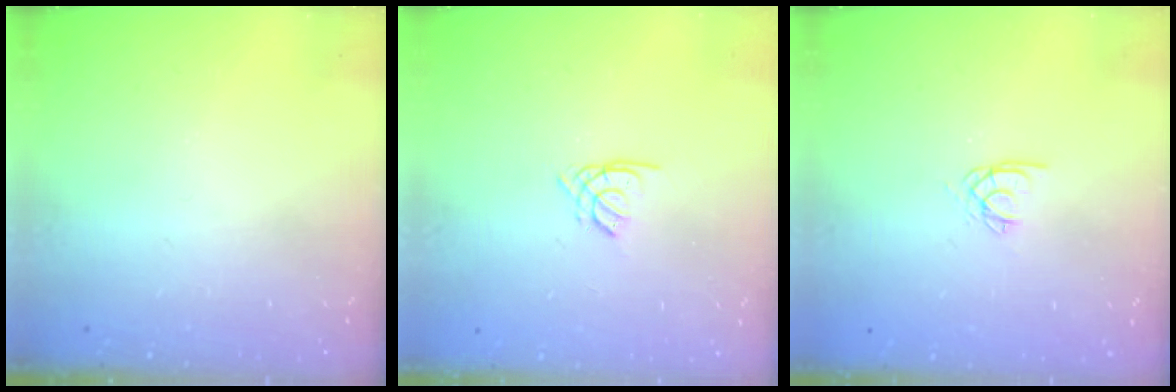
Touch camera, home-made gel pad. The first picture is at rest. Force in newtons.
{"total": 1.3, "press": 1.3, "slide": 0.4}
{"total": 2.5, "press": 2.5, "slide": 0.1}